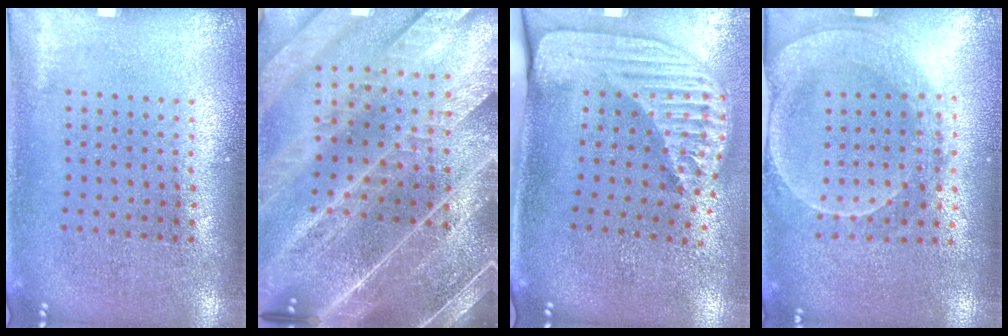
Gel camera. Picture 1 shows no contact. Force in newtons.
{"total": 5.1, "press": 4.4, "slide": 2.5}
{"total": 2.5, "press": 1.8, "slide": 1.8}
{"total": 1.9, "press": 1.8, "slide": 0.6}